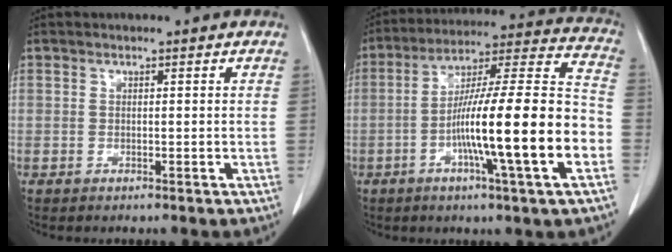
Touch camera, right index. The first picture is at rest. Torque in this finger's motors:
{"motor_torque": [2.14, 0.00, 1.06, 0.21]}